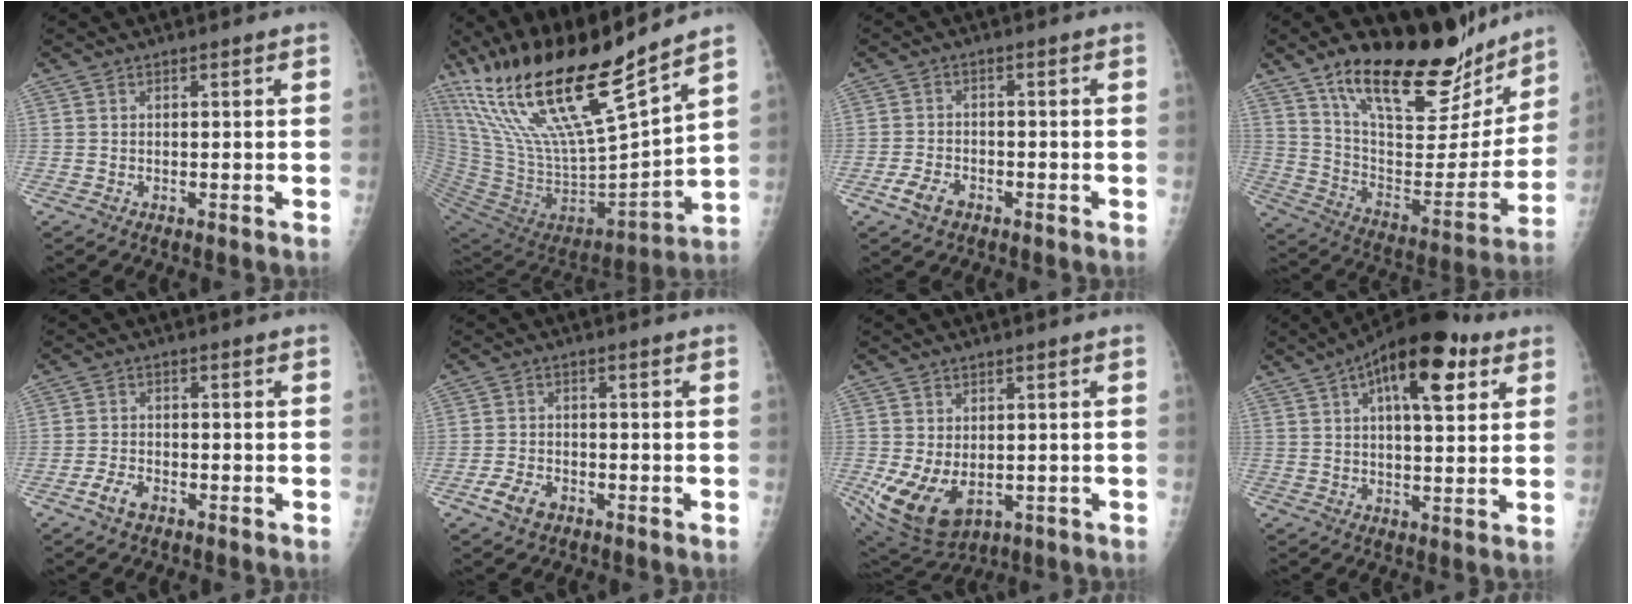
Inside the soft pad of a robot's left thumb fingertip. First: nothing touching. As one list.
[{"total": 25.9, "force": [19.3, 4.1, 16.8], "torque": [-0.287, -0.089, 0.366]}, {"total": 4.4, "force": [-2.5, 2.6, 2.4], "torque": [-0.046, 0.012, -0.045]}, {"total": 27.0, "force": [19.8, 10.2, 15.2], "torque": [-0.188, -0.087, 0.319]}, {"total": 3.8, "force": [-2.3, 2.0, 2.3], "torque": [-0.044, 0.013, -0.042]}, {"total": 4.7, "force": [-2.7, 2.9, 2.6], "torque": [-0.048, 0.013, -0.048]}, {"total": 10.9, "force": [-2.1, 7.2, 8.0], "torque": [-0.143, -0.009, -0.014]}, {"total": 16.0, "force": [7.1, 6.7, 12.6], "torque": [-0.167, -0.002, 0.101]}]